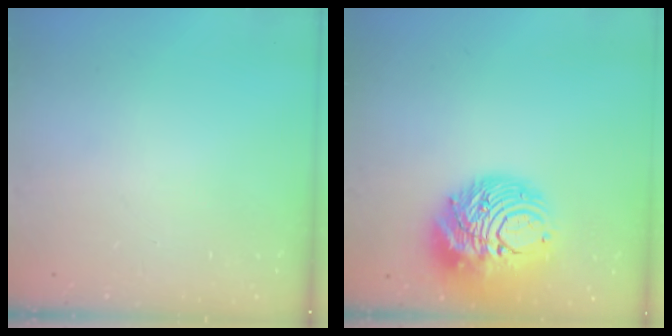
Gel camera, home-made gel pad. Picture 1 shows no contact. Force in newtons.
{"total": 17.0, "press": 16.9, "slide": 1.7}